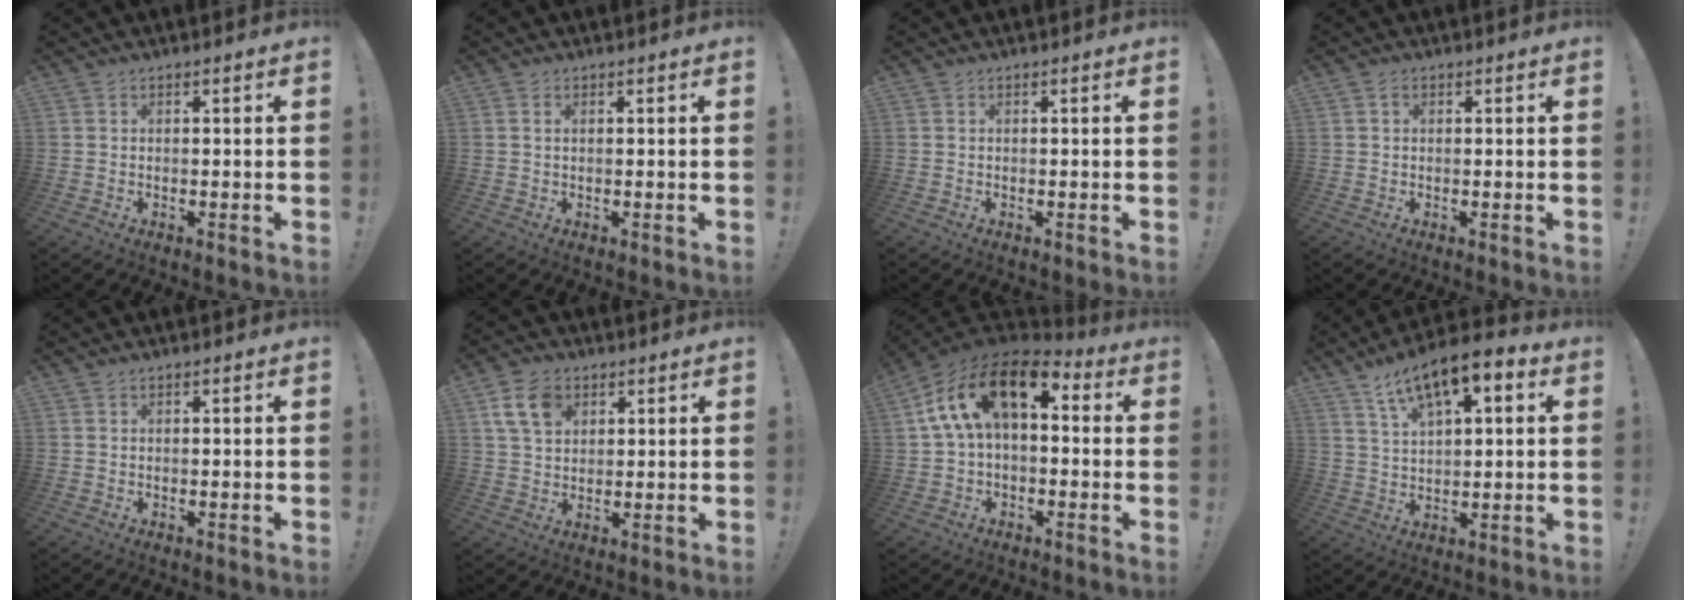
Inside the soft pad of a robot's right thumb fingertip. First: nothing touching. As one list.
[{"total": 0.9, "force": [0.3, 0.3, 0.7], "torque": [-0.018, 0.001, 0.007]}, {"total": 0.0}, {"total": 0.9, "force": [0.4, 0.7, 0.4], "torque": [-0.004, 0.002, 0.005]}, {"total": 0.0}, {"total": 9.6, "force": [4.3, 6.7, 5.3], "torque": [-0.099, -0.002, 0.086]}, {"total": 18.0, "force": [6.1, 9.5, 14.0], "torque": [-0.245, -0.007, 0.115]}, {"total": 10.9, "force": [6.2, 4.1, 8.1], "torque": [-0.134, -0.029, 0.108]}]